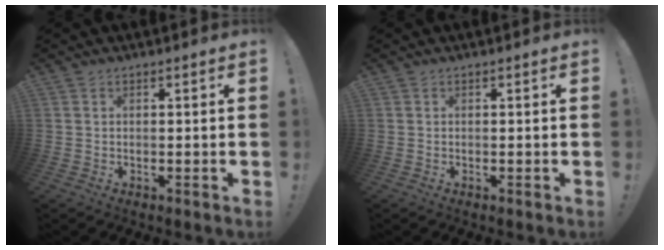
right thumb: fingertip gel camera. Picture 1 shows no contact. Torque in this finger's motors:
{"motor_torque": [0.02, 0.01, -0.01, 0.03, 0.01]}